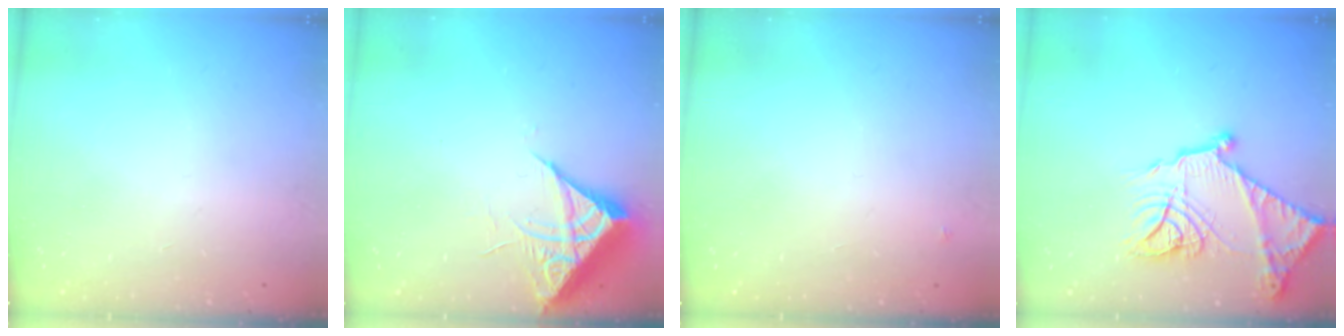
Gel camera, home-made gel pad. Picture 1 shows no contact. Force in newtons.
{"total": 6.9, "press": 6.9, "slide": 0.4}
{"total": 2.6, "press": 2.6, "slide": 0.2}
{"total": 20.7, "press": 20.6, "slide": 2.0}